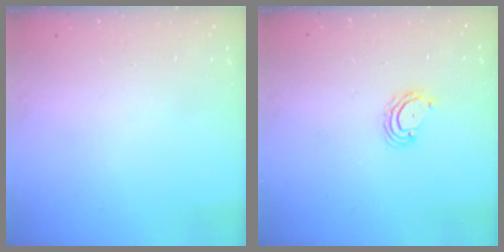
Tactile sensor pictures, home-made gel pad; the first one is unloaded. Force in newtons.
{"total": 4.1, "press": 4.1, "slide": 0.4}